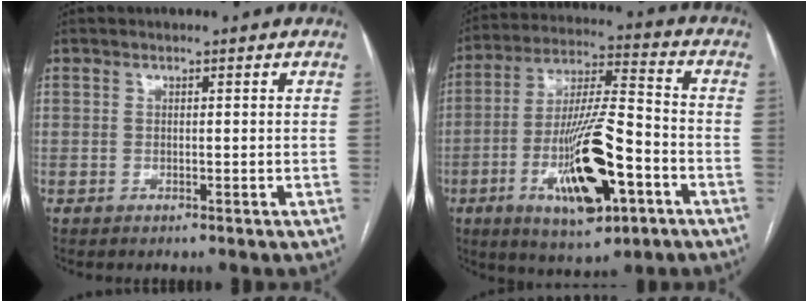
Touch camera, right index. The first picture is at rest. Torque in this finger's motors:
{"motor_torque": [2.14, 0.00, 0.80, 0.21]}